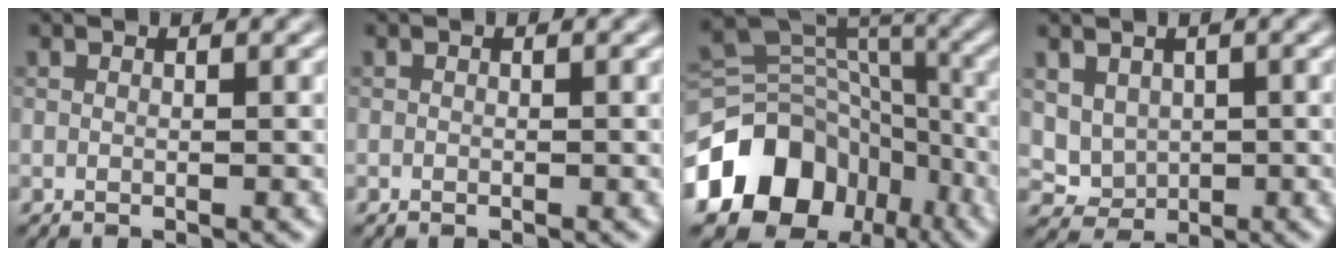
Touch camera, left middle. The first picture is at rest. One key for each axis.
{"total": 0.0}
{"total": 12.8, "fx": -6.3, "fy": 9.8, "fz": 5.4, "tx": -0.120, "ty": 0.008, "tz": -0.111}
{"total": 2.7, "fx": 0.6, "fy": 2.3, "fz": 1.3, "tx": -0.028, "ty": -0.003, "tz": 0.018}